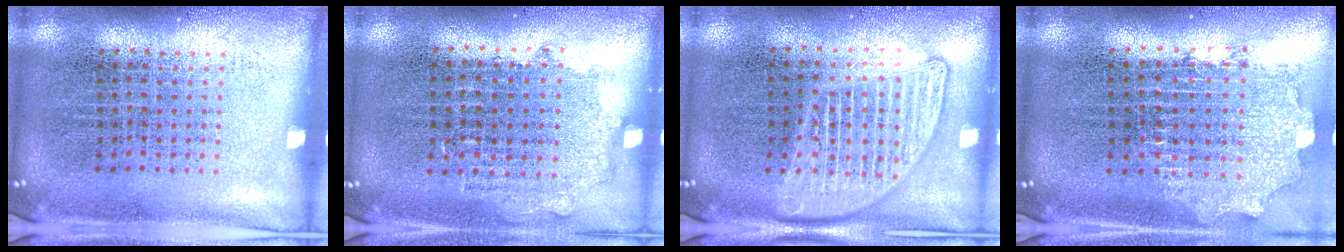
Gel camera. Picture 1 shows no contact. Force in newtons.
{"total": 0.8, "press": 0.7, "slide": 0.4}
{"total": 2.7, "press": 2.7, "slide": 0.2}
{"total": 2.1, "press": 1.6, "slide": 1.4}